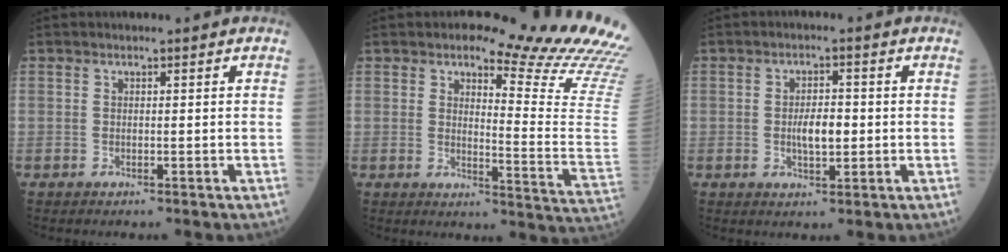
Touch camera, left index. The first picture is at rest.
{"total": 17.0, "force": [15.2, 0.3, 7.6], "torque": [-0.106, -0.118, 0.163]}
{"total": 4.1, "force": [-0.4, 1.8, 3.7], "torque": [-0.069, -0.003, -0.004]}